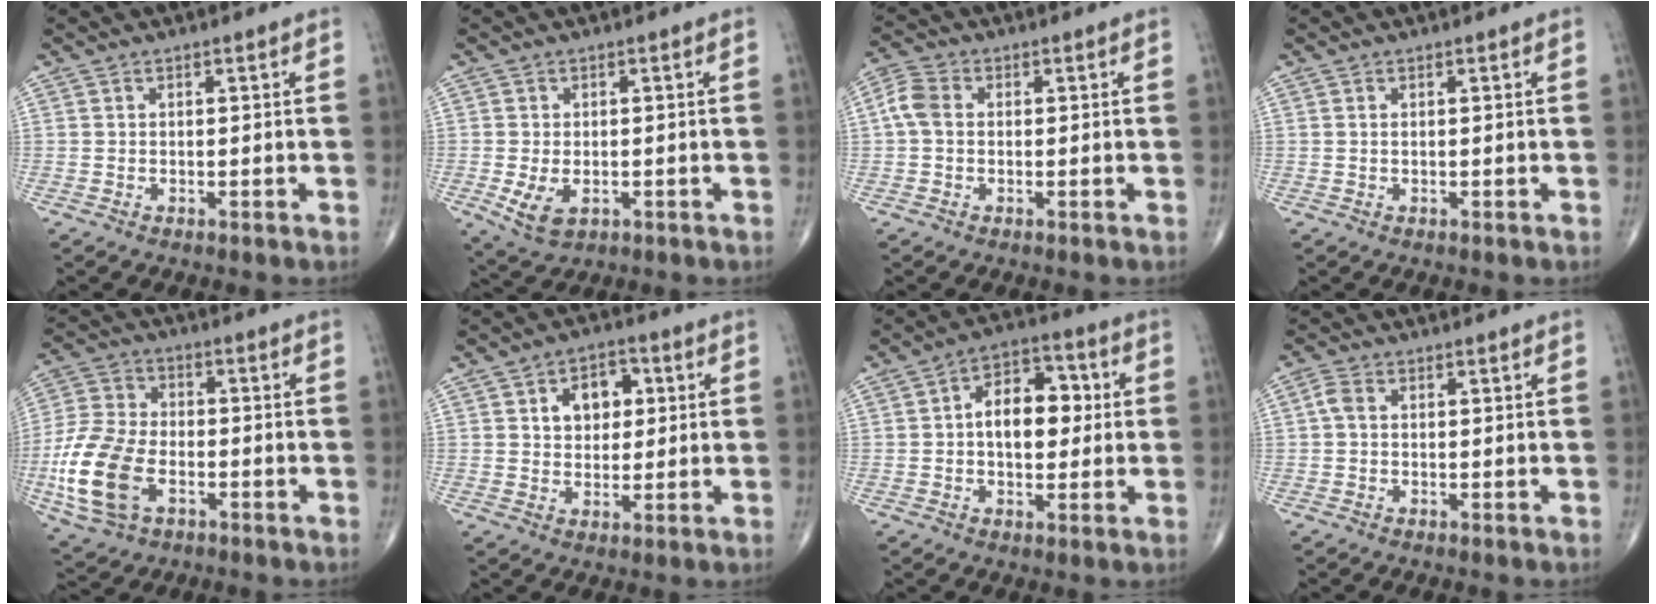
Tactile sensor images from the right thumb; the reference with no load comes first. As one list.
[{"total": 5.3, "force": [-1.4, 3.2, 3.9], "torque": [-0.071, -0.007, -0.014]}, {"total": 4.5, "force": [0.2, 3.3, 3.1], "torque": [-0.072, 0.014, -0.004]}, {"total": 0.0}, {"total": 15.4, "force": [-4.6, 9.4, 11.3], "torque": [-0.237, 0.013, -0.091]}, {"total": 7.6, "force": [2.0, 5.4, 5.0], "torque": [-0.041, 0.003, 0.026]}, {"total": 11.1, "force": [0.8, 7.0, 8.6], "torque": [-0.105, 0.024, 0.007]}, {"total": 2.0, "force": [0.1, 1.3, 1.5], "torque": [-0.033, 0.005, -0.003]}]